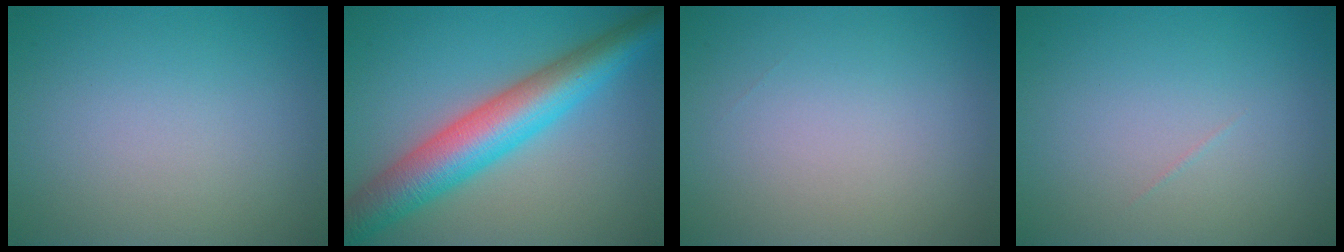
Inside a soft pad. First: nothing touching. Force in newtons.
{"total": 8.4, "press": 8.4, "slide": 0.2}
{"total": 0.0}
{"total": 0.0}